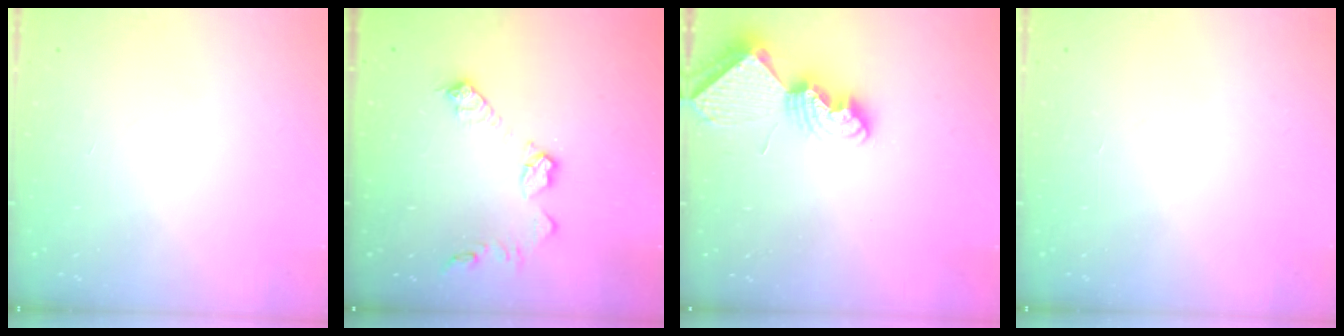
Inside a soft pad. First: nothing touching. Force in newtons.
{"total": 10.9, "press": 10.9, "slide": 0.5}
{"total": 7.7, "press": 7.7, "slide": 0.5}
{"total": 0.0}